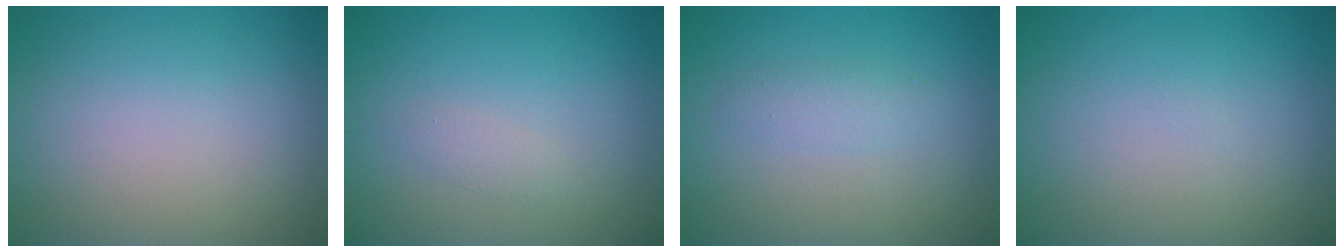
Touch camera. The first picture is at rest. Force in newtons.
{"total": 0.8, "press": 0.8, "slide": 0.0}
{"total": 1.4, "press": 1.4, "slide": 0.1}
{"total": 0.0}